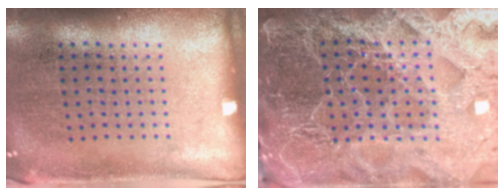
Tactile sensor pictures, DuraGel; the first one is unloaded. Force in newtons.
{"total": 6.2, "press": 5.4, "slide": 3.1}